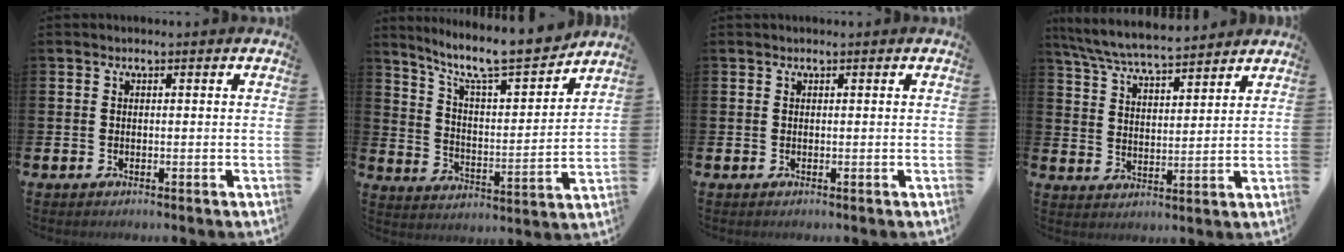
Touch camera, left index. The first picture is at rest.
{"total": 10.2, "force": [9.1, 1.6, 4.3], "torque": [-0.107, -0.065, 0.152]}
{"total": 0.0}
{"total": 7.0, "force": [6.7, 0.6, 2.0], "torque": [-0.064, -0.034, 0.120]}